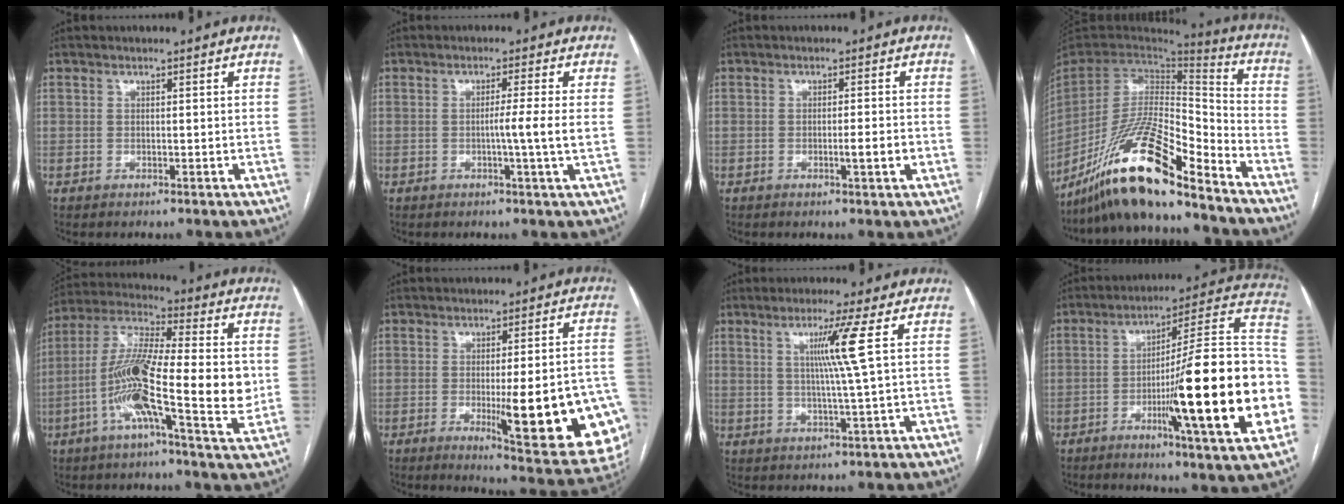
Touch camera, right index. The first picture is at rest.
{"total": 3.8, "force": [-0.4, -1.3, 3.6], "torque": [-0.057, -0.004, -0.007]}
{"total": 2.5, "force": [-0.7, 0.0, 2.4], "torque": [-0.035, -0.002, -0.010]}
{"total": 19.8, "force": [-14.9, 2.6, 12.9], "torque": [-0.265, -0.014, -0.275]}
{"total": 17.6, "force": [-2.8, 2.8, 17.2], "torque": [-0.320, 0.000, -0.058]}
{"total": 20.1, "force": [-5.5, 3.2, 19.0], "torque": [-0.150, -0.001, -0.053]}
{"total": 6.2, "force": [1.7, -2.2, 5.5], "torque": [-0.105, -0.006, 0.035]}
{"total": 25.7, "force": [-5.7, 0.8, 25.0], "torque": [-0.292, 0.001, -0.092]}